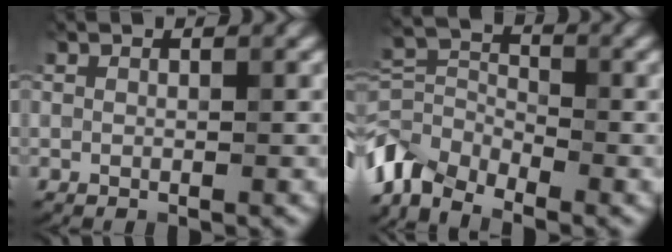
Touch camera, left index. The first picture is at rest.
{"total": 5.6, "force": [-4.4, 2.8, 2.0], "torque": [-0.040, 0.001, -0.102]}